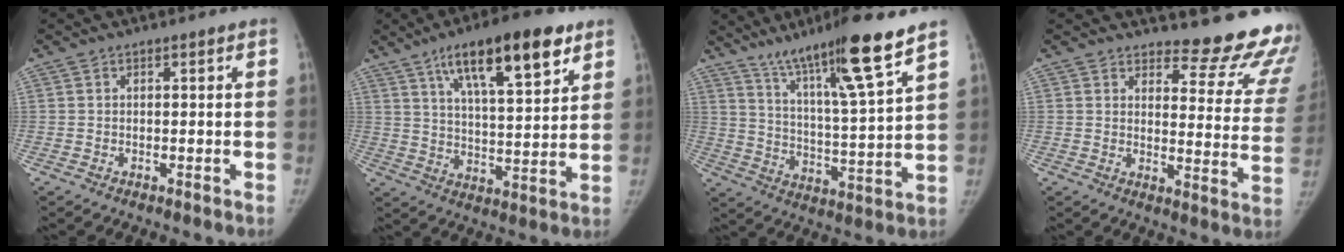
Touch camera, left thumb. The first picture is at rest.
{"total": 18.1, "force": [10.1, 5.6, 13.9], "torque": [-0.191, -0.033, 0.164]}
{"total": 17.5, "force": [12.0, 0.5, 12.7], "torque": [-0.200, -0.061, 0.201]}
{"total": 16.8, "force": [15.8, 3.8, 4.3], "torque": [-0.002, -0.170, 0.167]}